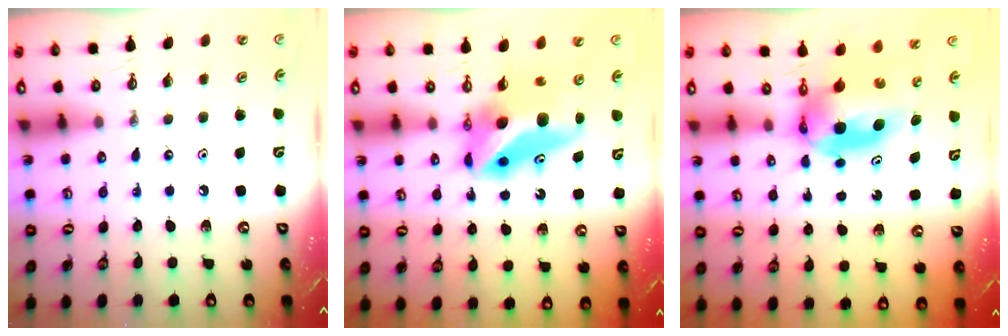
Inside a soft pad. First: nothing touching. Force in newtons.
{"total": 9.1, "press": 8.9, "slide": 1.6}
{"total": 6.0, "press": 5.9, "slide": 1.1}